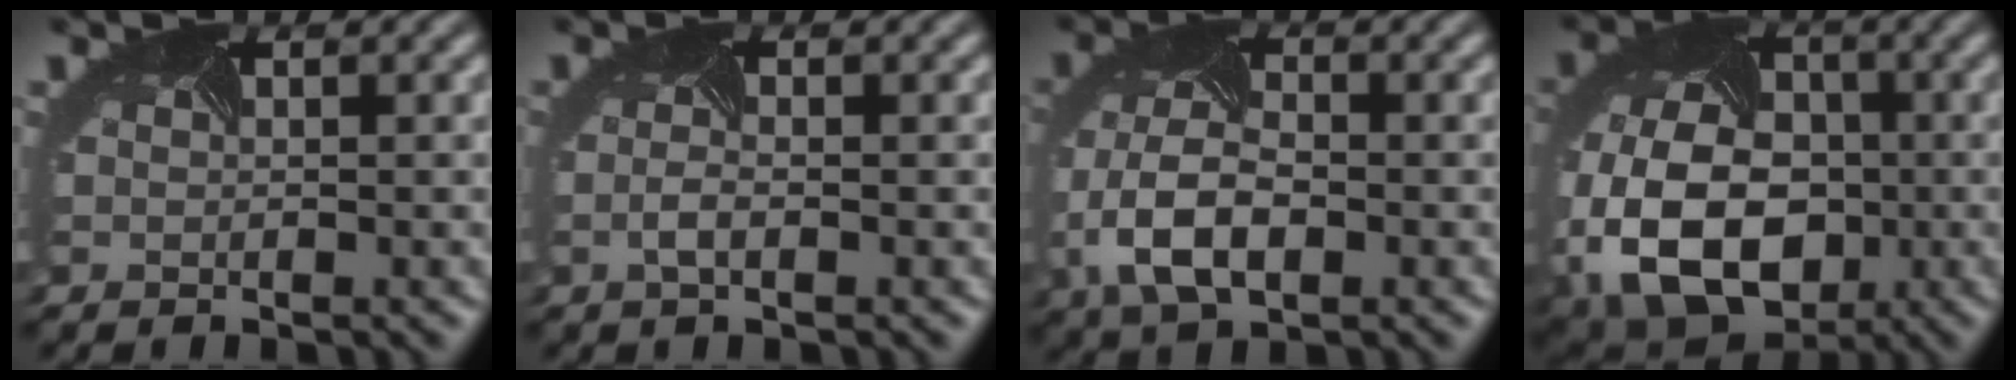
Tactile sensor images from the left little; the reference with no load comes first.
{"total": 1.2, "force": [-0.7, 0.3, 0.9], "torque": [-0.026, -0.006, -0.014]}
{"total": 6.2, "force": [-1.9, 3.6, 4.7], "torque": [-0.112, -0.007, -0.039]}
{"total": 14.0, "force": [-3.6, 9.6, 9.5], "torque": [-0.207, -0.044, -0.054]}